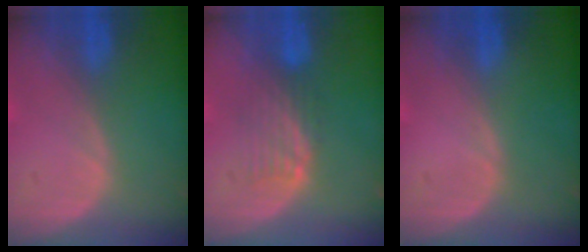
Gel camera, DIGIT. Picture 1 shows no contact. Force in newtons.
{"total": 4.7, "press": 4.1, "slide": 2.4}
{"total": 0.0}